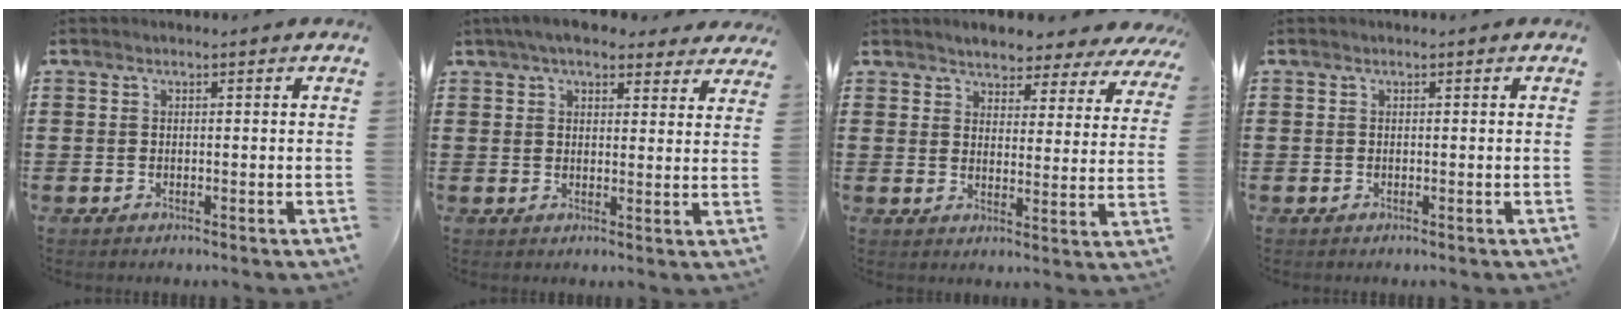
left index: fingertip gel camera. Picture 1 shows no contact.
{"total": 5.8, "force": [4.9, 1.4, 2.8], "torque": [-0.069, -0.002, 0.092]}
{"total": 3.8, "force": [3.7, 0.7, 0.0], "torque": [-0.023, -0.022, 0.063]}
{"total": 0.0}